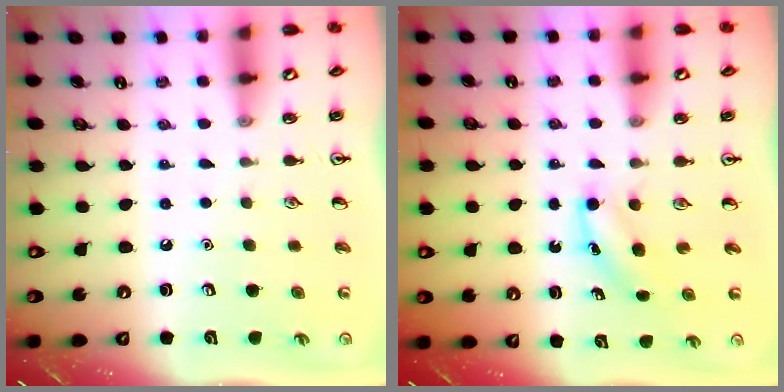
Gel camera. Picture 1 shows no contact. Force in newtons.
{"total": 3.7, "press": 3.5, "slide": 1.1}